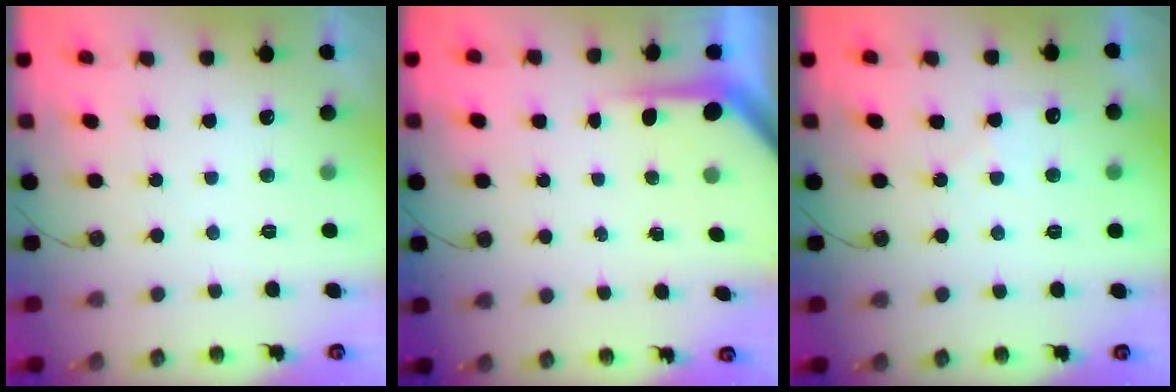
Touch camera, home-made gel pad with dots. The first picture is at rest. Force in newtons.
{"total": 3.7, "press": 3.7, "slide": 0.3}
{"total": 4.2, "press": 4.2, "slide": 0.6}